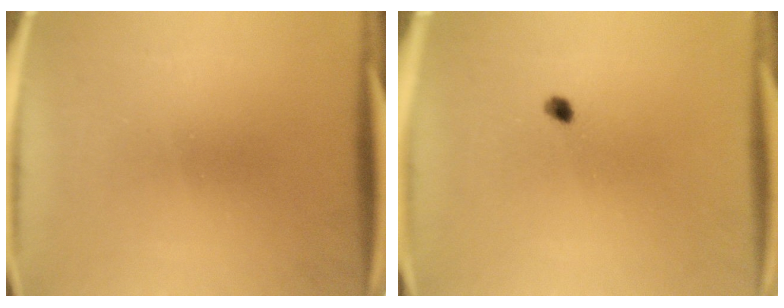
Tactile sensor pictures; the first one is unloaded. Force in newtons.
{"total": 1.2}